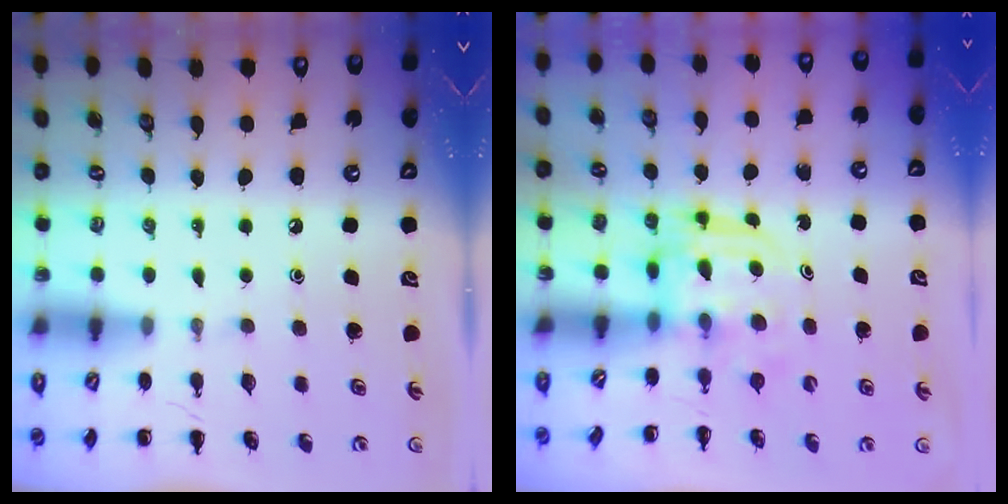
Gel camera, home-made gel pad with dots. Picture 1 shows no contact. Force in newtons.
{"total": 3.1, "press": 3.1, "slide": 0.2}